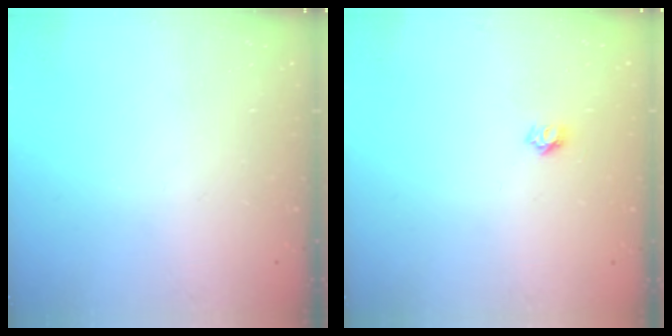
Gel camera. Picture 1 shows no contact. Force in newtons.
{"total": 4.4, "press": 4.4, "slide": 0.4}